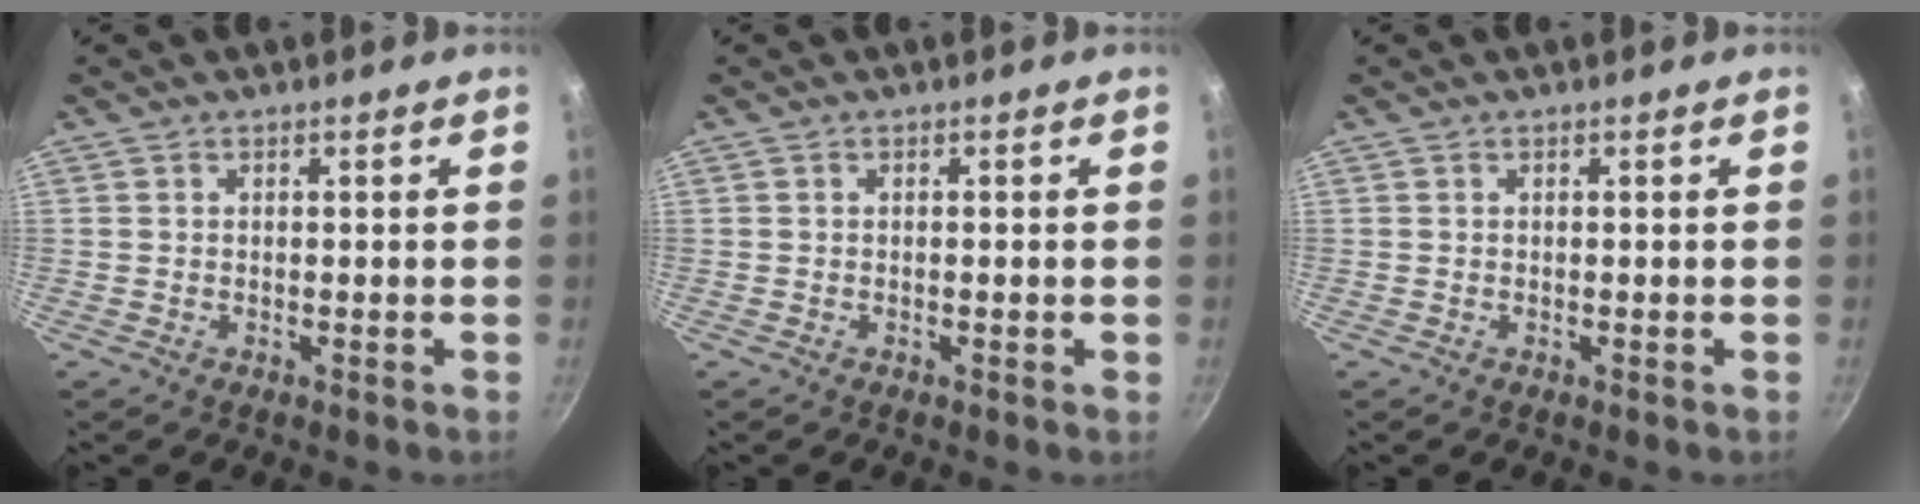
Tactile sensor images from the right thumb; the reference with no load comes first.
{"total": 0.6, "force": [-0.2, 0.1, 0.6], "torque": [-0.008, 0.002, -0.004]}
{"total": 0.0}